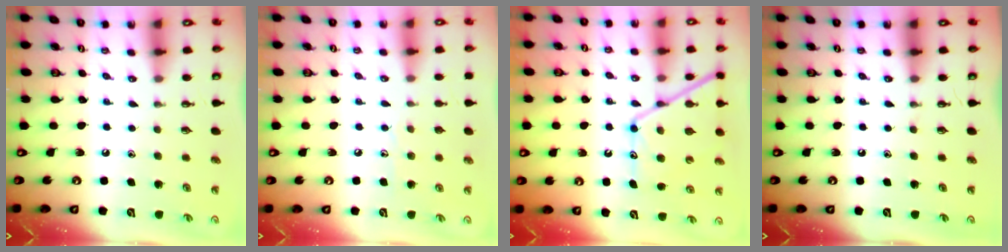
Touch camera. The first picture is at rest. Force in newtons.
{"total": 5.1, "press": 5.1, "slide": 0.4}
{"total": 14.1, "press": 14.1, "slide": 1.2}
{"total": 0.0}